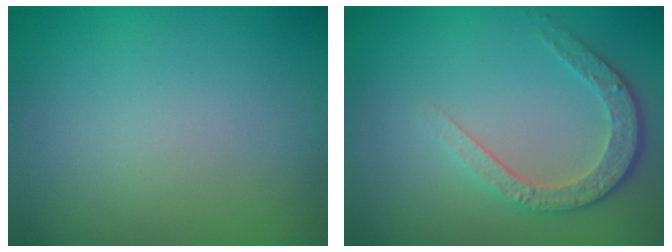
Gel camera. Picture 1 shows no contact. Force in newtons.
{"total": 3.6, "press": 2.8, "slide": 2.2}